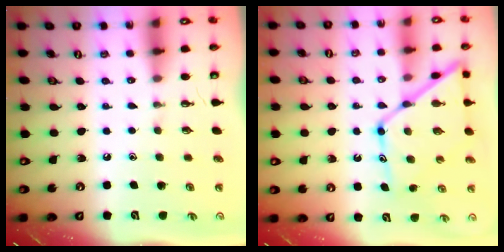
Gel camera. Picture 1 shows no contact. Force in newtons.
{"total": 14.8, "press": 14.7, "slide": 1.3}